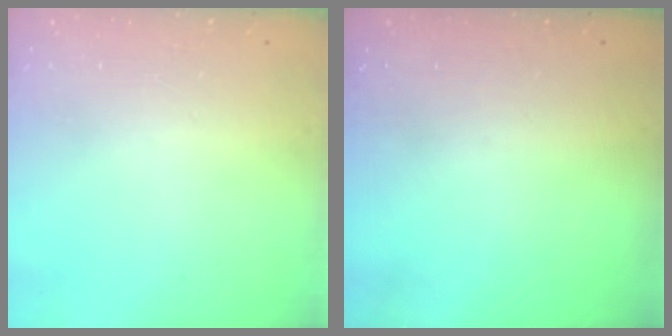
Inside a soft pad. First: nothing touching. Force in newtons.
{"total": 0.0}